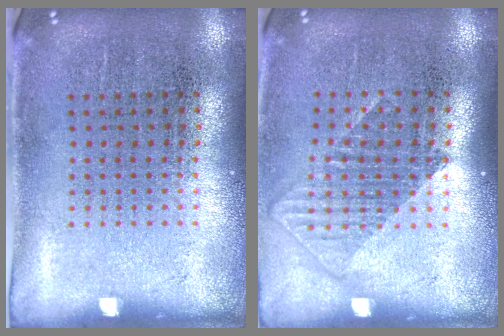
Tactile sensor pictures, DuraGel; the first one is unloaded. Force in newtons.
{"total": 1.3, "press": 1.1, "slide": 0.7}